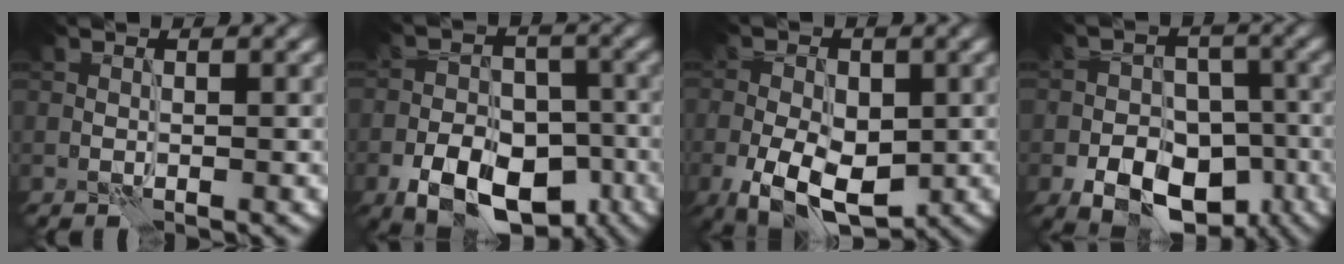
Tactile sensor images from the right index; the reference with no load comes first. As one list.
[{"total": 9.9, "force": [-5.3, 5.7, 6.0], "torque": [-0.095, -0.017, -0.086]}, {"total": 6.9, "force": [-2.6, 3.9, 5.0], "torque": [-0.106, -0.012, -0.048]}, {"total": 8.8, "force": [-4.5, 5.8, 4.9], "torque": [-0.068, -0.013, -0.072]}]